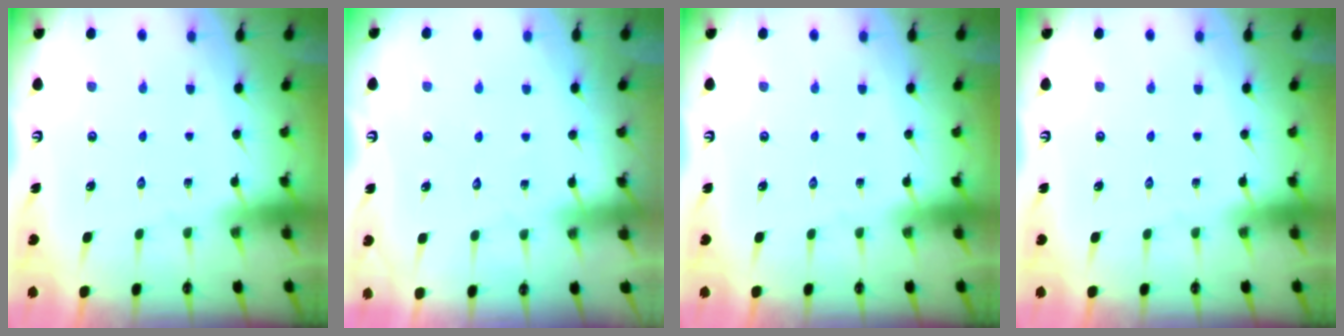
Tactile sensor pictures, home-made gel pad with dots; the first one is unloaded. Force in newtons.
{"total": 2.8, "press": 2.8, "slide": 0.4}
{"total": 0.0}
{"total": 0.0}